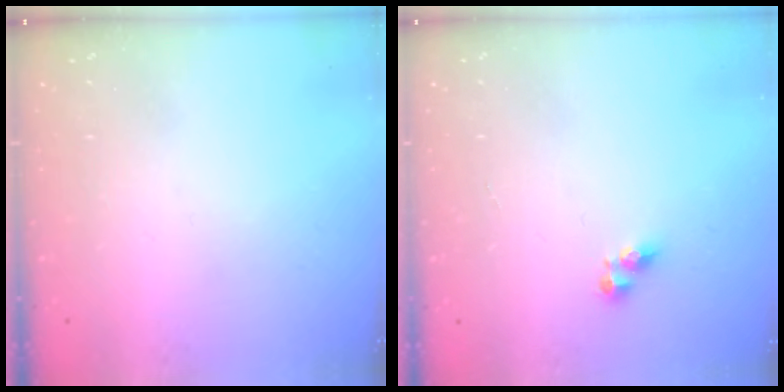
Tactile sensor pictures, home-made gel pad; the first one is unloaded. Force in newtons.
{"total": 5.1, "press": 5.1, "slide": 0.6}